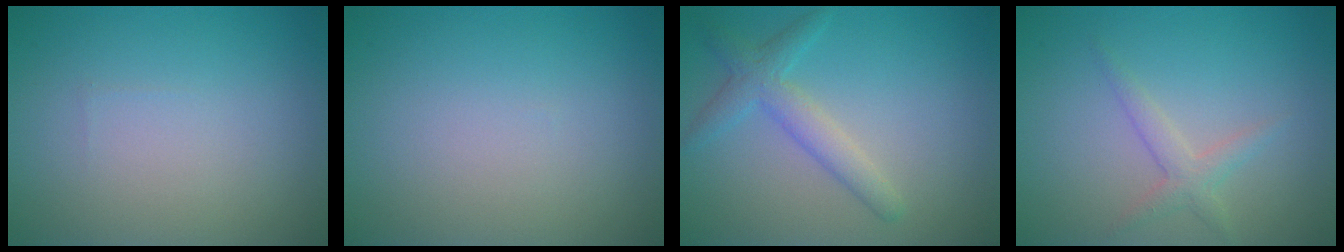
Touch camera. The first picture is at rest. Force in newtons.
{"total": 0.0}
{"total": 1.9, "press": 1.9, "slide": 0.2}
{"total": 1.8, "press": 1.8, "slide": 0.1}